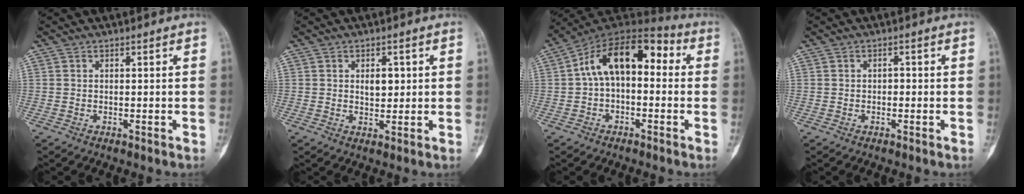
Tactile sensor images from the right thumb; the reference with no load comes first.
{"total": 3.6, "force": [0.8, 2.2, 2.6], "torque": [-0.025, -0.004, 0.014]}
{"total": 14.9, "force": [1.5, 8.7, 12.0], "torque": [-0.169, 0.051, 0.009]}
{"total": 1.0, "force": [-0.1, 0.7, 0.7], "torque": [-0.003, 0.006, -0.004]}